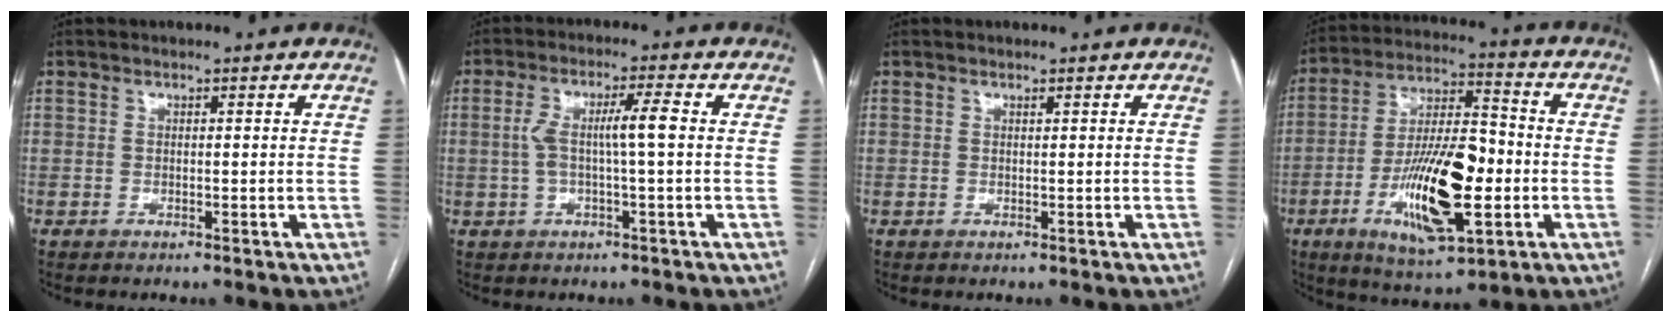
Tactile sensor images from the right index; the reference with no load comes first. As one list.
[{"total": 5.8, "force": [0.1, 0.2, 5.8], "torque": [-0.117, 0.019, 0.004]}, {"total": 0.0}, {"total": 17.4, "force": [-4.4, 4.9, 16.2], "torque": [-0.305, -0.001, -0.069]}]